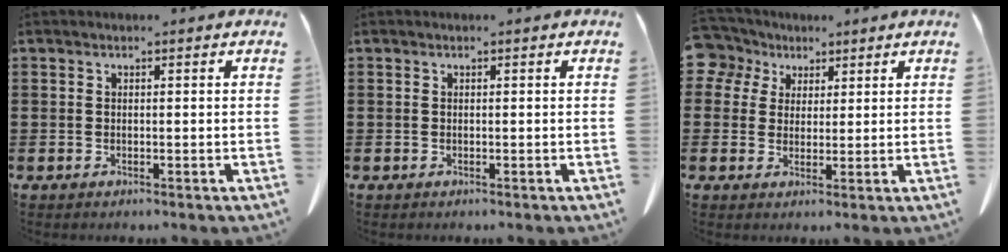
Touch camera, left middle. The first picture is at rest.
{"total": 0.0}
{"total": 5.1, "force": [2.8, 4.1, 1.3], "torque": [-0.043, 0.005, 0.050]}